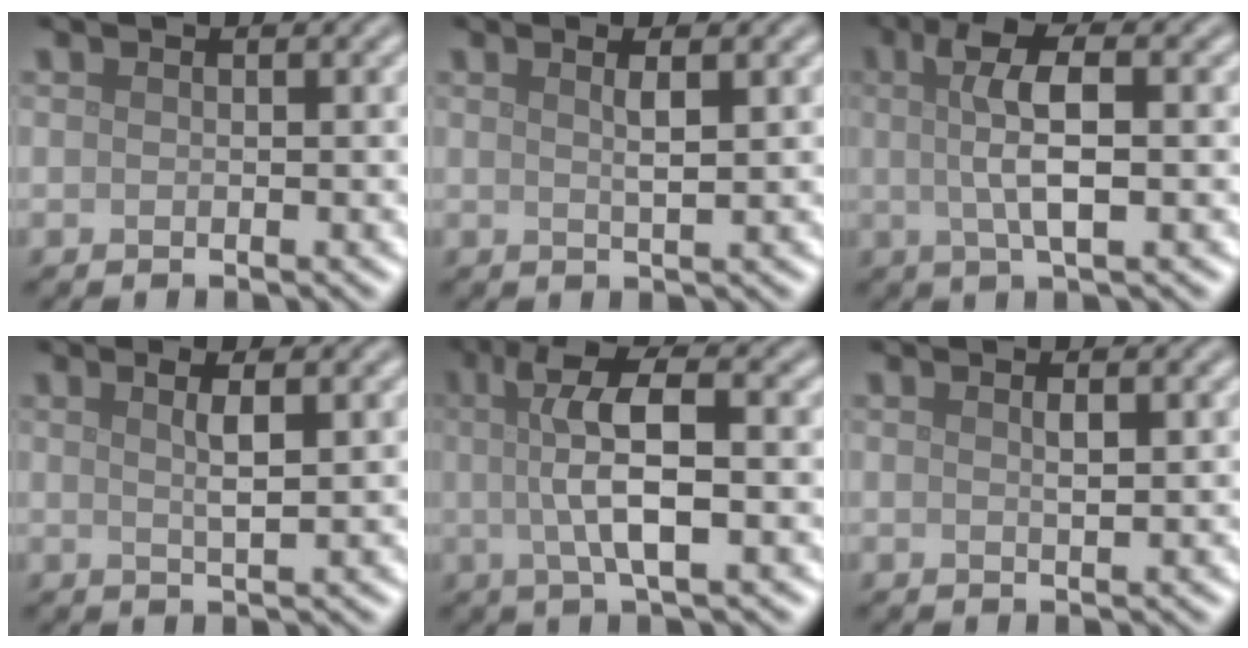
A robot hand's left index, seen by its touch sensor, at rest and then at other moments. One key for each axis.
{"total": 2.0, "fx": 0.7, "fy": 0.4, "fz": 1.8, "tx": -0.026, "ty": 0.003, "tz": 0.009}
{"total": 5.3, "fx": 0.6, "fy": 1.5, "fz": 5.0, "tx": -0.089, "ty": 0.006, "tz": 0.010}
{"total": 2.5, "fx": 0.8, "fy": 0.6, "fz": 2.3, "tx": -0.036, "ty": 0.002, "tz": 0.014}
{"total": 7.1, "fx": 0.5, "fy": 2.1, "fz": 6.7, "tx": -0.113, "ty": 0.009, "tz": 0.004}
{"total": 1.2, "fx": 0.4, "fy": 0.2, "fz": 1.1, "tx": -0.019, "ty": 0.001, "tz": 0.007}